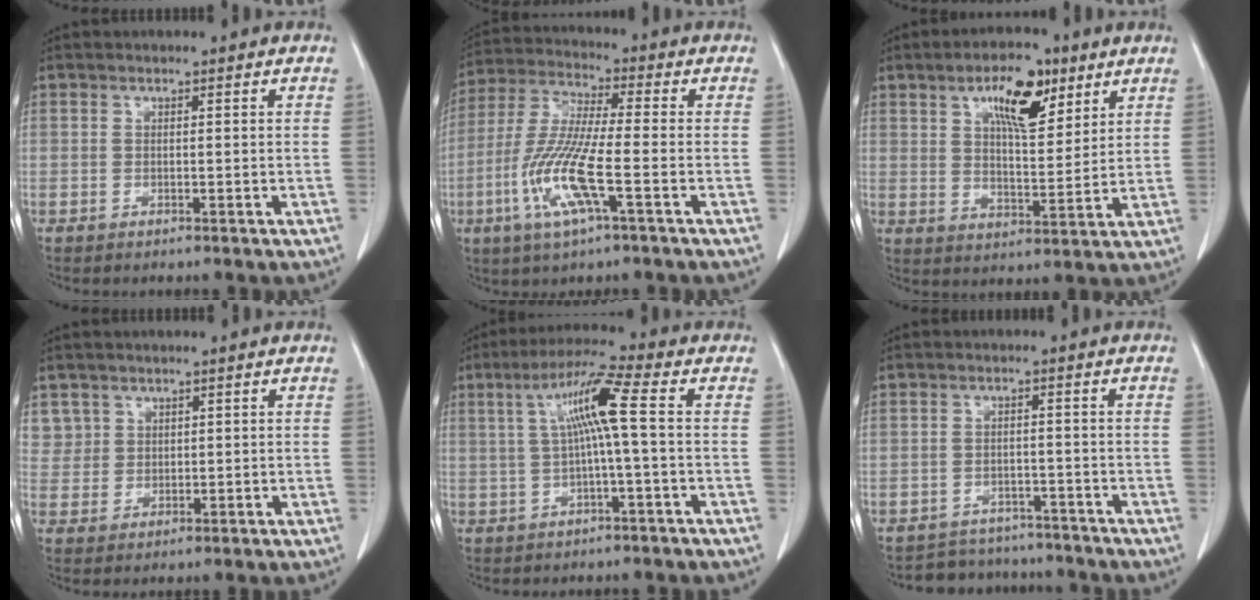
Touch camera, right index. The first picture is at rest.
{"total": 12.0, "force": [-4.0, 1.1, 11.2], "torque": [-0.240, -0.012, -0.083]}
{"total": 10.6, "force": [5.7, 3.9, 8.0], "torque": [-0.133, 0.009, 0.096]}
{"total": 3.8, "force": [2.2, 3.1, -0.3], "torque": [0.023, 0.002, 0.041]}
{"total": 8.1, "force": [0.9, -0.5, 8.0], "torque": [-0.150, 0.023, 0.018]}
{"total": 10.6, "force": [-10.0, 3.5, 0.2], "torque": [0.006, 0.021, -0.135]}